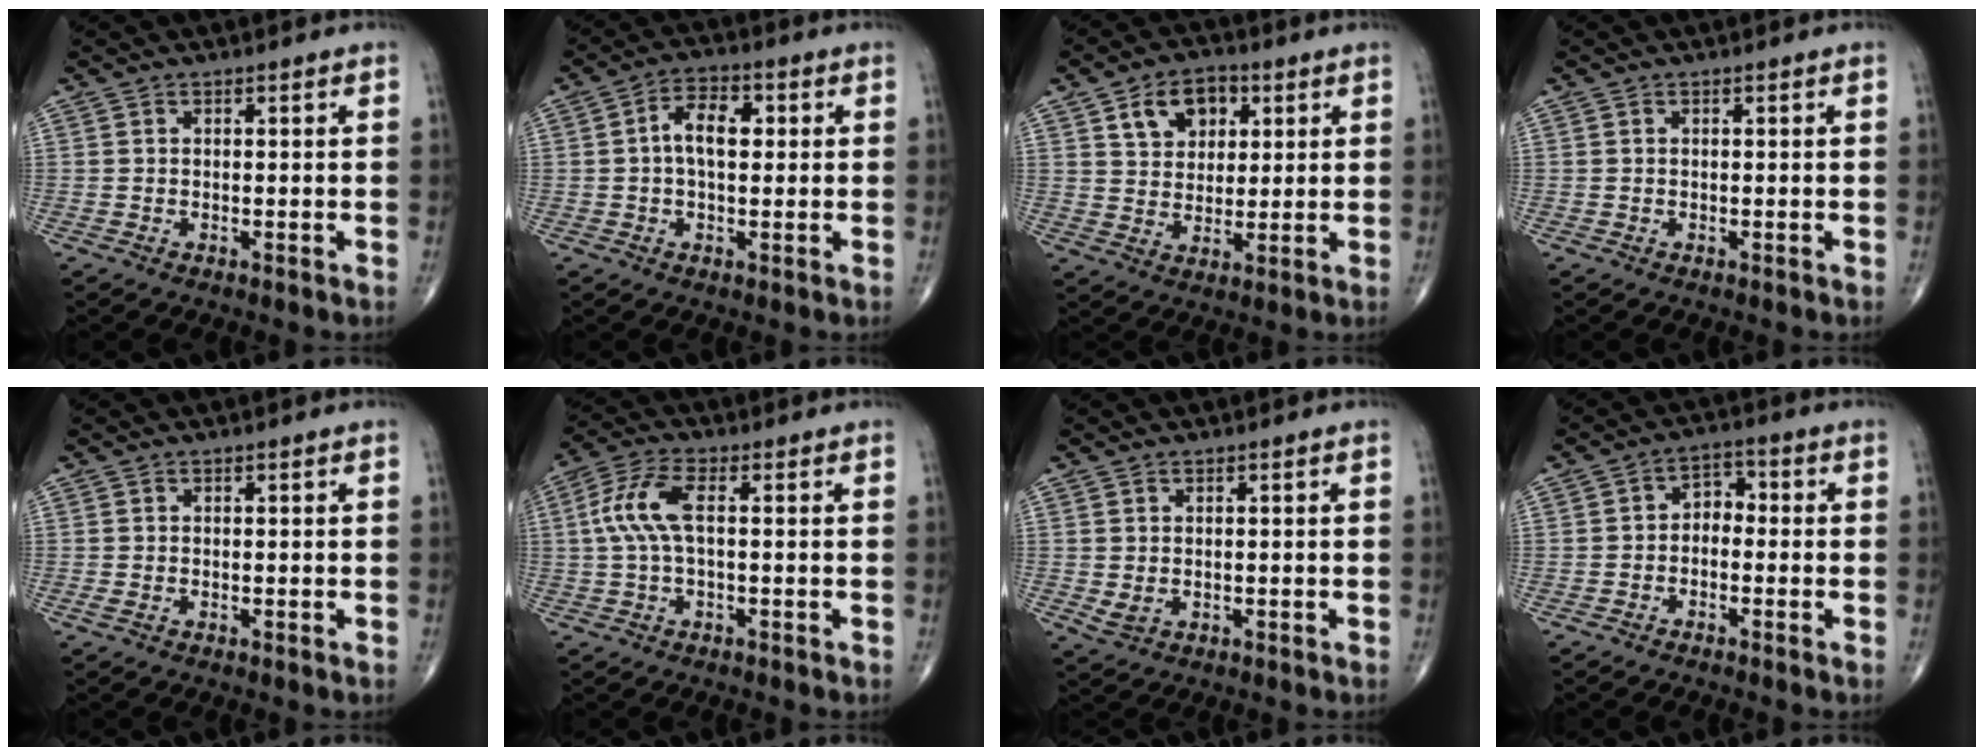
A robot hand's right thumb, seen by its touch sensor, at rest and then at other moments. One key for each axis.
{"total": 6.9, "fx": 0.8, "fy": 3.8, "fz": 5.7, "tx": -0.096, "ty": 0.018, "tz": 0.008}
{"total": 9.3, "fx": 3.9, "fy": 6.5, "fz": 5.3, "tx": -0.052, "ty": -0.012, "tz": 0.065}
{"total": 0.0}
{"total": 0.6, "fx": -0.1, "fy": 0.3, "fz": 0.4, "tx": -0.011, "ty": -0.001, "tz": -0.002}
{"total": 7.4, "fx": 0.6, "fy": 2.8, "fz": 6.9, "tx": -0.171, "ty": 0.019, "tz": 0.009}
{"total": 2.0, "fx": 0.0, "fy": 1.5, "fz": 1.4, "tx": -0.023, "ty": -0.005, "tz": 0.008}
{"total": 3.9, "fx": -0.9, "fy": 2.8, "fz": 2.6, "tx": -0.026, "ty": 0.024, "tz": -0.028}